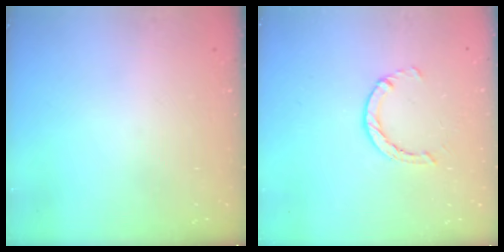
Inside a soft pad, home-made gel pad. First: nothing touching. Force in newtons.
{"total": 2.4, "press": 2.4, "slide": 0.4}